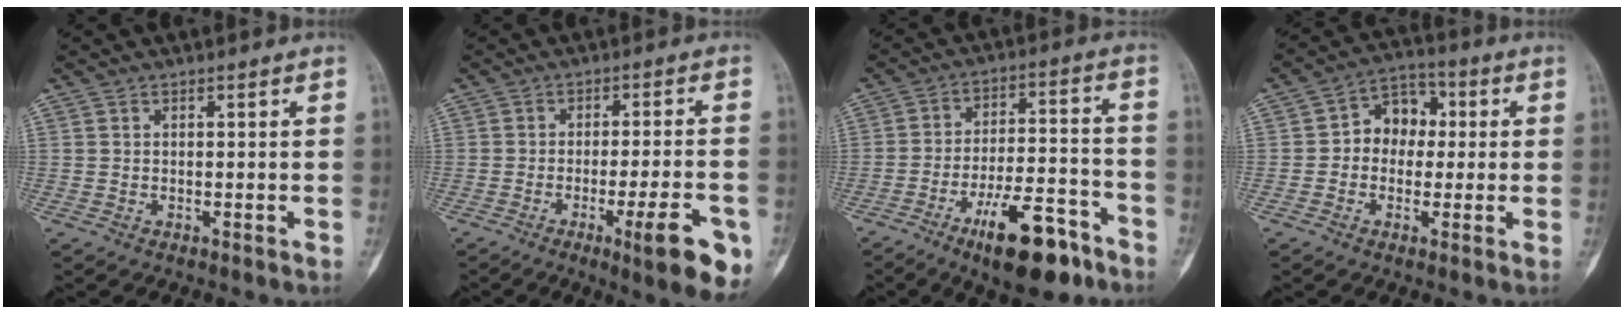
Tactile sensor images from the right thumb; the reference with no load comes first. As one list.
[{"total": 12.3, "force": [-5.3, 2.2, 10.8], "torque": [-0.135, 0.007, -0.068]}, {"total": 15.7, "force": [-9.5, 5.6, 11.2], "torque": [-0.159, 0.069, -0.146]}, {"total": 8.5, "force": [0.4, 6.7, 5.2], "torque": [-0.039, 0.027, -0.005]}]